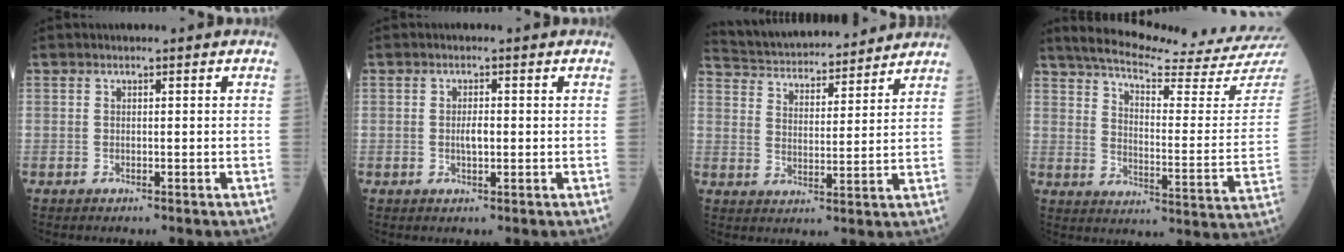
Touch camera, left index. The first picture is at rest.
{"total": 1.9, "force": [-0.1, 0.6, 1.8], "torque": [-0.035, 0.001, -0.001]}
{"total": 17.7, "force": [16.6, 2.9, 5.3], "torque": [-0.092, 0.029, 0.253]}
{"total": 24.7, "force": [22.0, 0.6, 11.2], "torque": [-0.181, -0.076, 0.285]}